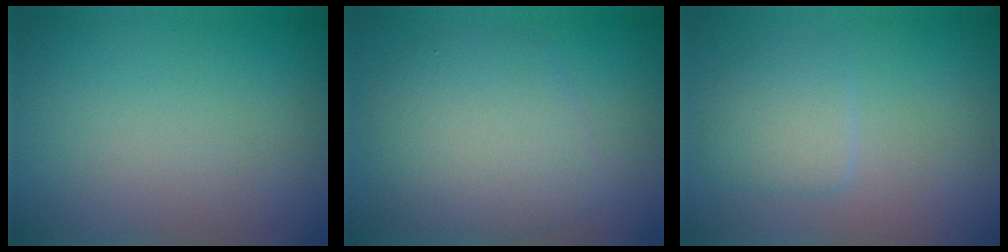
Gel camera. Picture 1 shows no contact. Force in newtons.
{"total": 6.2, "press": 6.2, "slide": 0.2}
{"total": 2.5, "press": 2.5, "slide": 0.4}